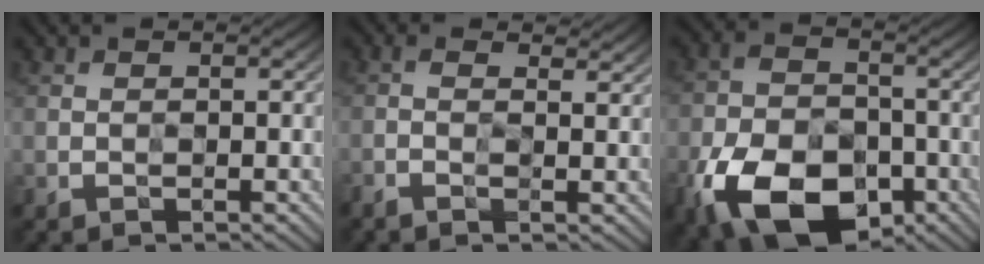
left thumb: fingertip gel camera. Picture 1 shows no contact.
{"total": 1.8, "force": [0.3, 0.5, 1.7], "torque": [-0.045, 0.001, -0.002]}
{"total": 14.3, "force": [-6.8, 8.8, 9.1], "torque": [-0.197, -0.042, -0.129]}